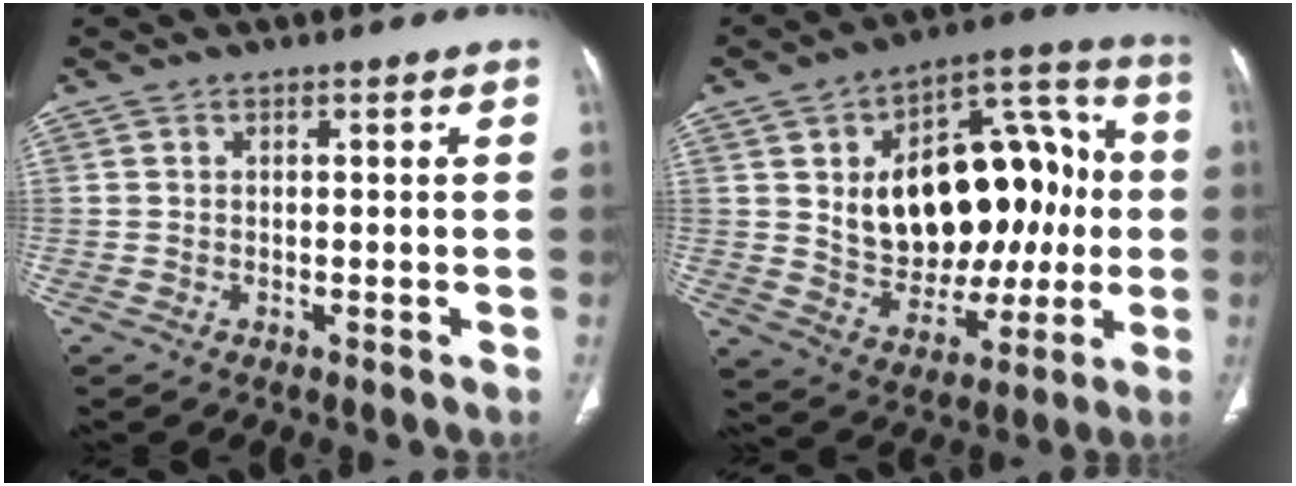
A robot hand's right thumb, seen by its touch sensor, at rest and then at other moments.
{"total": 25.4, "force": [1.7, 15.5, 20.0], "torque": [-0.258, 0.027, 0.043]}